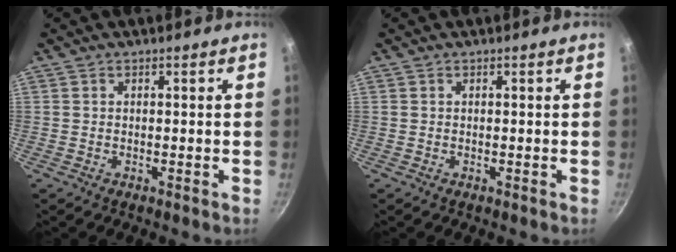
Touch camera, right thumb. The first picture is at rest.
{"total": 0.0}